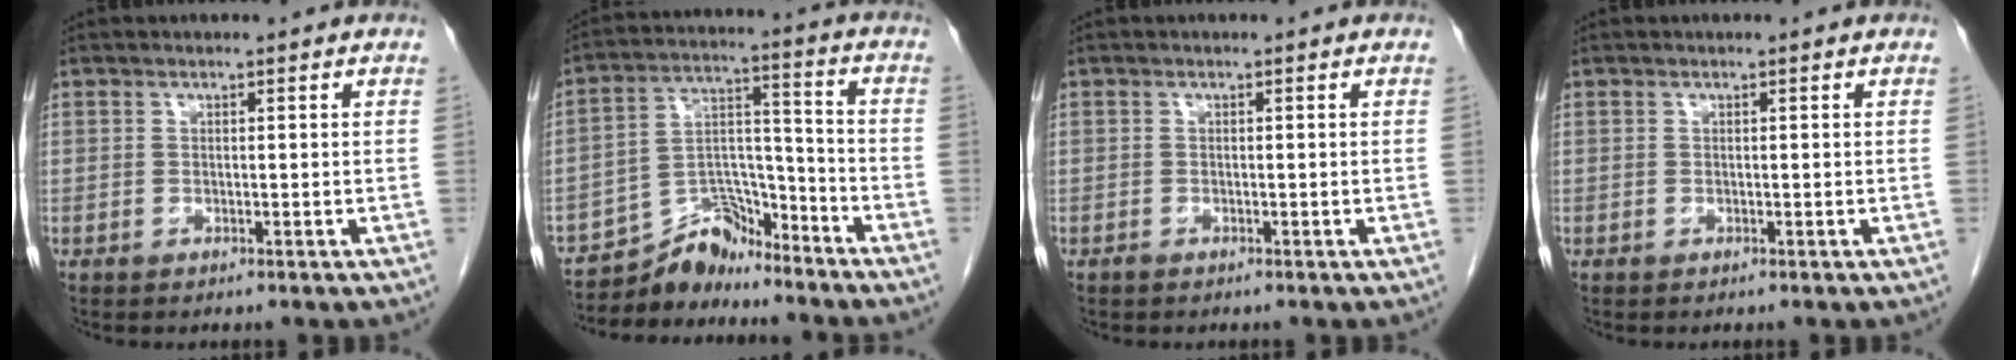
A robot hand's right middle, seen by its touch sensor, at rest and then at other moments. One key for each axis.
{"total": 8.7, "fx": -8.3, "fy": 2.5, "fz": 0.7, "tx": -0.010, "ty": 0.033, "tz": -0.151}
{"total": 0.0}
{"total": 0.0}